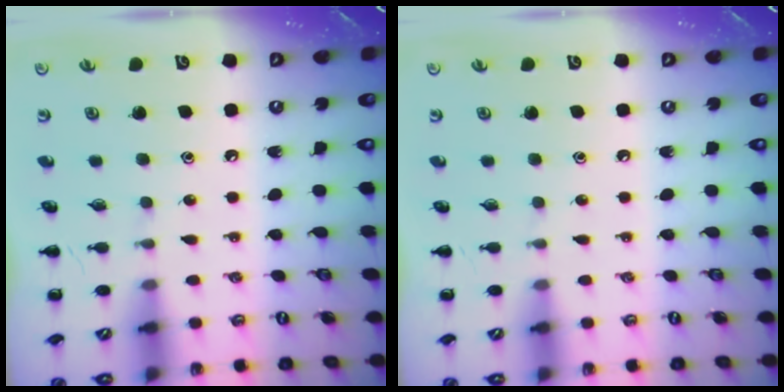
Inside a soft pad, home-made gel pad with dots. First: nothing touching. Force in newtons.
{"total": 0.0}